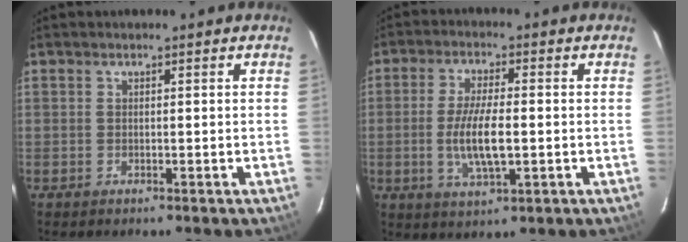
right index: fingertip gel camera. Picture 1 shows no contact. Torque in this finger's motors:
{"motor_torque": [0.97, -0.58, 0.64, 0.19]}